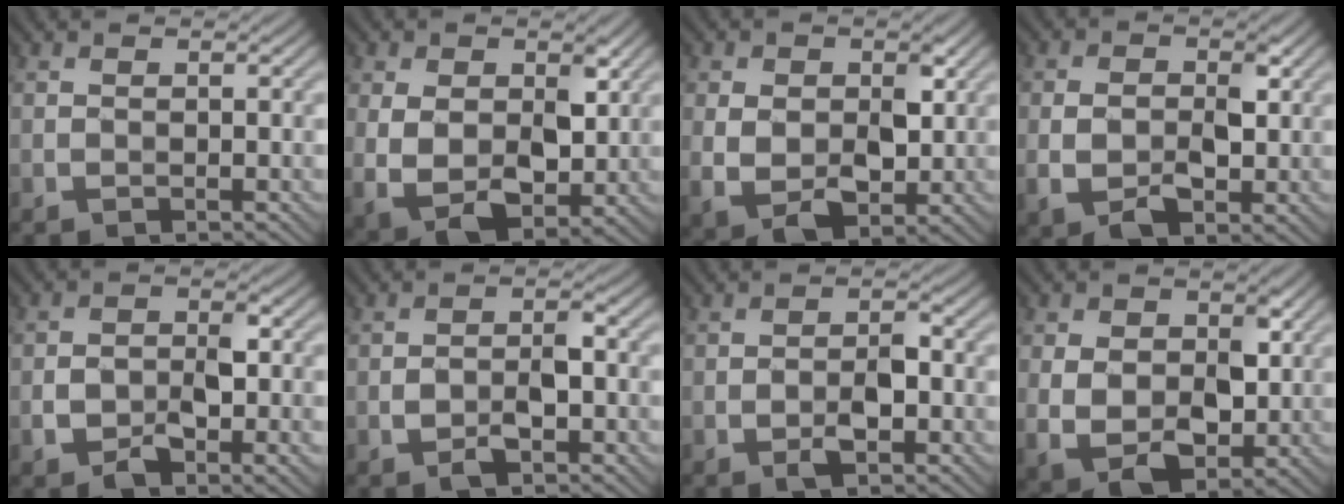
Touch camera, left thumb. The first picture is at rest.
{"total": 8.8, "force": [0.9, 5.7, 6.7], "torque": [-0.143, -0.020, 0.026]}
{"total": 6.9, "force": [0.3, 4.6, 5.2], "torque": [-0.099, -0.014, 0.010]}
{"total": 5.8, "force": [-0.6, 3.5, 4.6], "torque": [-0.082, -0.007, -0.011]}
{"total": 6.5, "force": [-2.2, 3.6, 4.9], "torque": [-0.074, -0.001, -0.040]}
{"total": 4.3, "force": [-1.5, 2.1, 3.4], "torque": [-0.060, 0.003, -0.027]}
{"total": 3.8, "force": [-1.2, 1.7, 3.1], "torque": [-0.055, 0.002, -0.024]}
{"total": 8.2, "force": [0.4, 5.7, 5.9], "torque": [-0.117, -0.015, 0.019]}